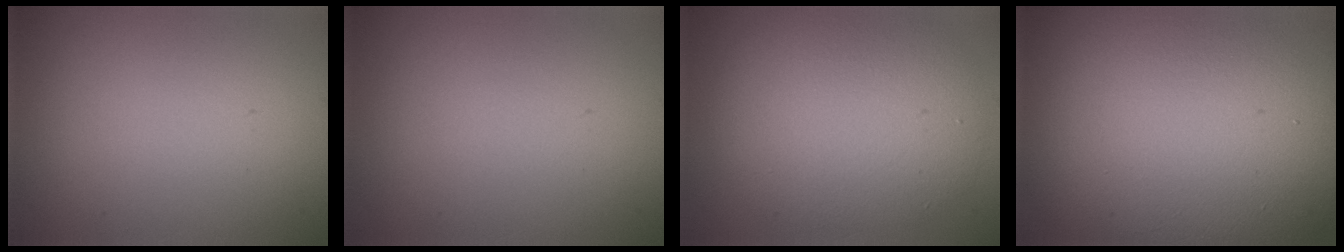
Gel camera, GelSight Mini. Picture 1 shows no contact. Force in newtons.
{"total": 0.0}
{"total": 7.3, "press": 7.3, "slide": 0.5}
{"total": 18.9, "press": 18.9, "slide": 1.0}